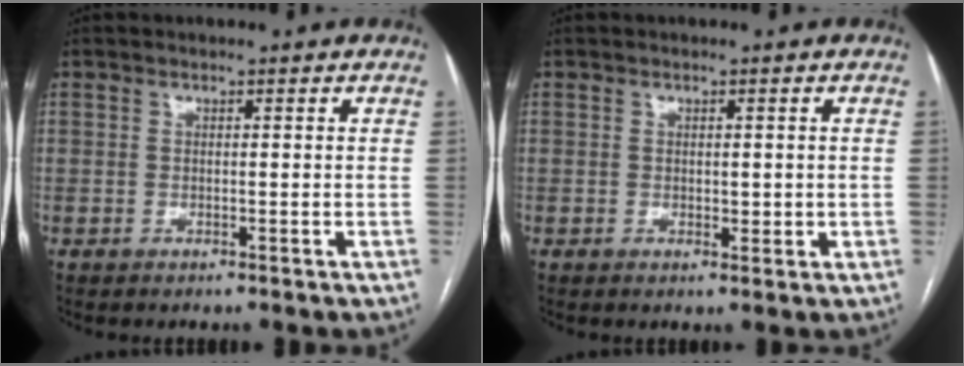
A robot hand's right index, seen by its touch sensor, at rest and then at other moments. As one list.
[{"total": 1.8, "force": [-0.1, 1.1, 1.5], "torque": [-0.019, 0.000, 0.002]}]